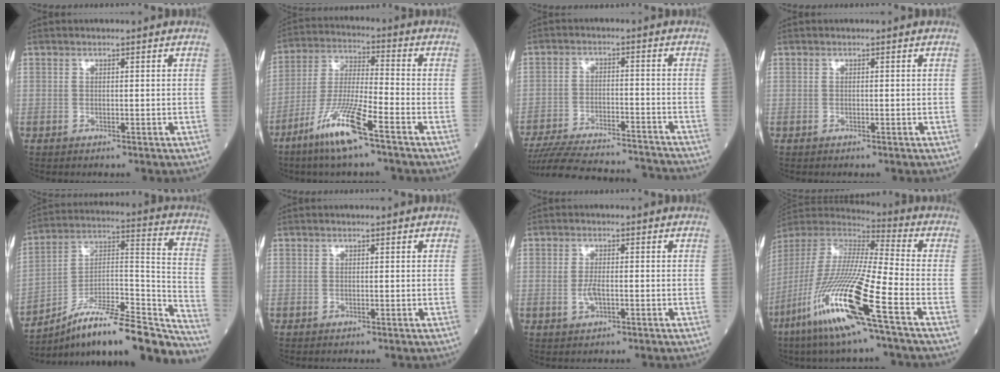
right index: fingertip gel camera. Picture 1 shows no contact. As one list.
[{"total": 11.2, "force": [-6.7, 0.2, 9.0], "torque": [-0.185, -0.022, -0.136]}, {"total": 20.8, "force": [-19.5, 2.7, 6.8], "torque": [-0.131, -0.021, -0.278]}, {"total": 0.0}, {"total": 24.2, "force": [-20.4, 3.3, 12.6], "torque": [-0.136, 0.036, -0.319]}, {"total": 0.0}, {"total": 2.3, "force": [-0.5, 0.8, 2.1], "torque": [-0.045, -0.001, -0.007]}, {"total": 21.3, "force": [-10.2, 0.0, 18.7], "torque": [-0.423, -0.062, -0.211]}]